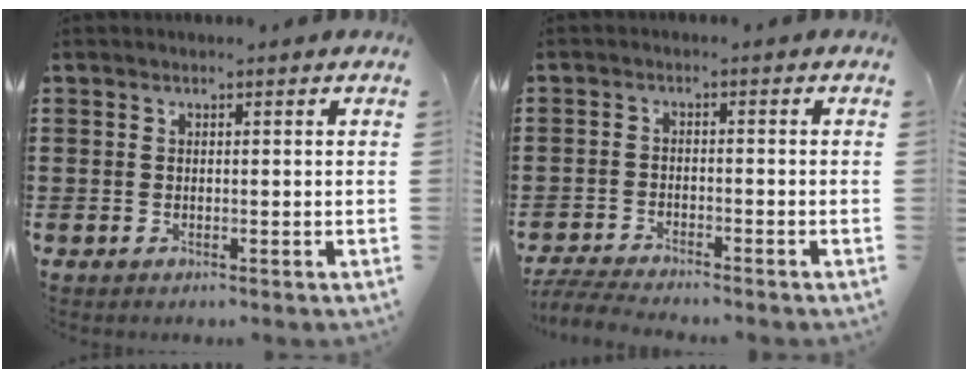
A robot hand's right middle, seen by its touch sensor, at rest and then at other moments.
{"total": 3.8, "force": [-3.6, 0.1, 1.1], "torque": [-0.032, -0.007, -0.077]}